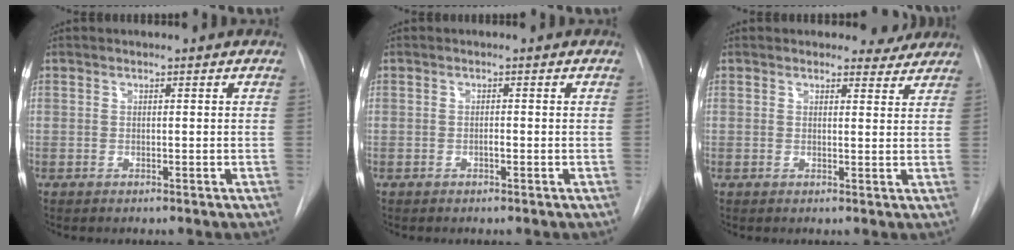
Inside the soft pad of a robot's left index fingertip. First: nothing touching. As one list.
[{"total": 0.5, "force": [-0.3, 0.1, 0.5], "torque": [-0.006, 0.001, -0.005]}, {"total": 3.4, "force": [3.1, 1.4, 0.0], "torque": [0.009, -0.012, 0.025]}]